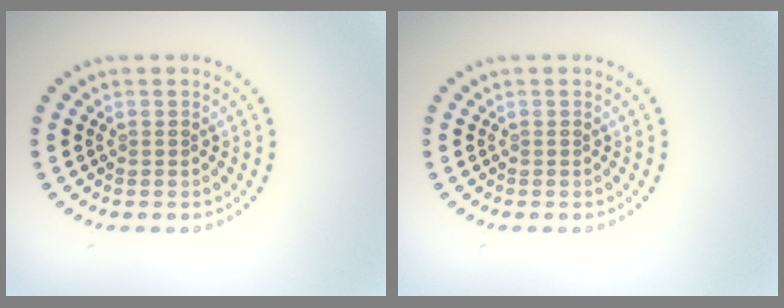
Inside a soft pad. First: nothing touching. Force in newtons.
{"total": 0.0}